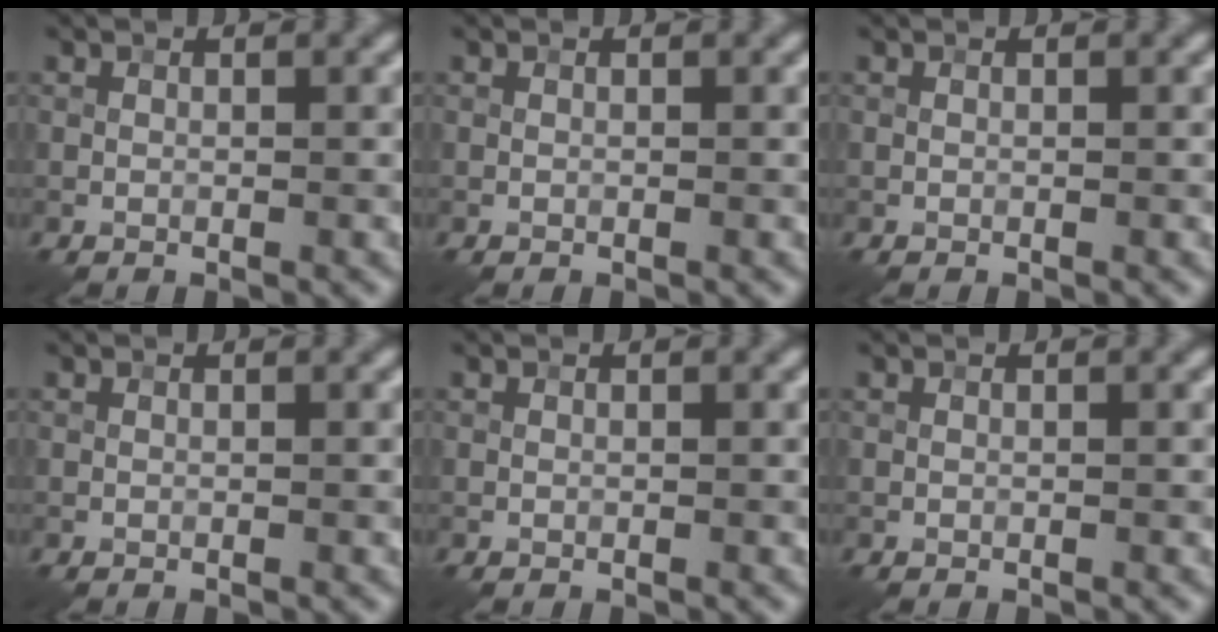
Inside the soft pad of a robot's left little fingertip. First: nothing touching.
{"total": 0.0}
{"total": 0.0}
{"total": 0.0}
{"total": 0.0}
{"total": 0.0}